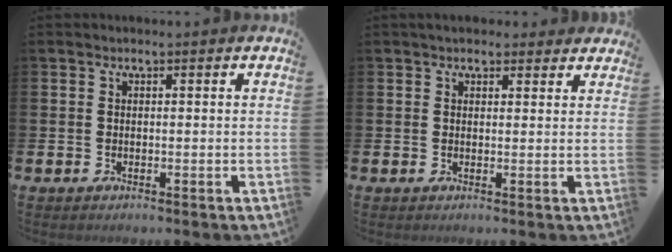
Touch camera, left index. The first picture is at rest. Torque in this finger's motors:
{"motor_torque": [1.01, -1.12, 0.04, 0.06]}